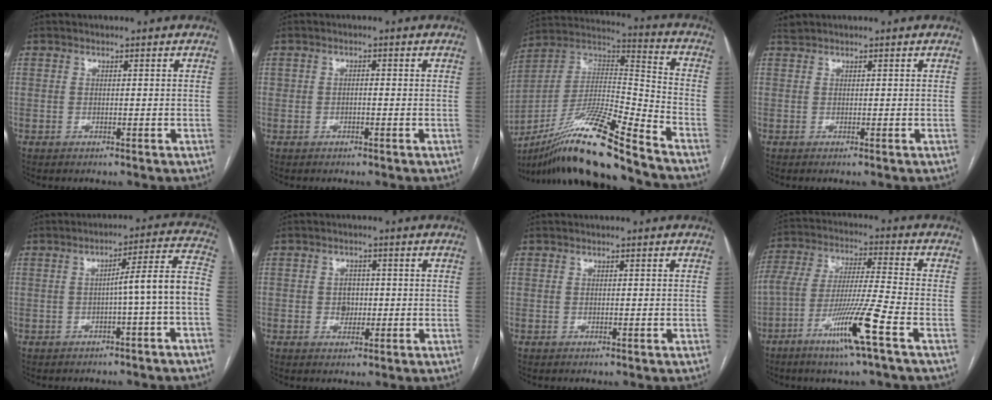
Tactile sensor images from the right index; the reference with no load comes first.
{"total": 0.8, "force": [-0.1, 0.5, 0.7], "torque": [-0.016, 0.006, 0.000]}
{"total": 19.8, "force": [-14.8, 0.4, 13.2], "torque": [-0.263, -0.010, -0.272]}
{"total": 0.8, "force": [0.7, -0.1, 0.4], "torque": [-0.012, 0.014, 0.016]}
{"total": 8.0, "force": [-2.2, -0.9, 7.7], "torque": [-0.098, 0.024, -0.030]}
{"total": 2.6, "force": [-0.1, 2.2, 1.5], "torque": [-0.017, 0.005, 0.000]}
{"total": 0.0}
{"total": 12.9, "force": [-6.6, -0.7, 11.0], "torque": [-0.222, -0.014, -0.125]}